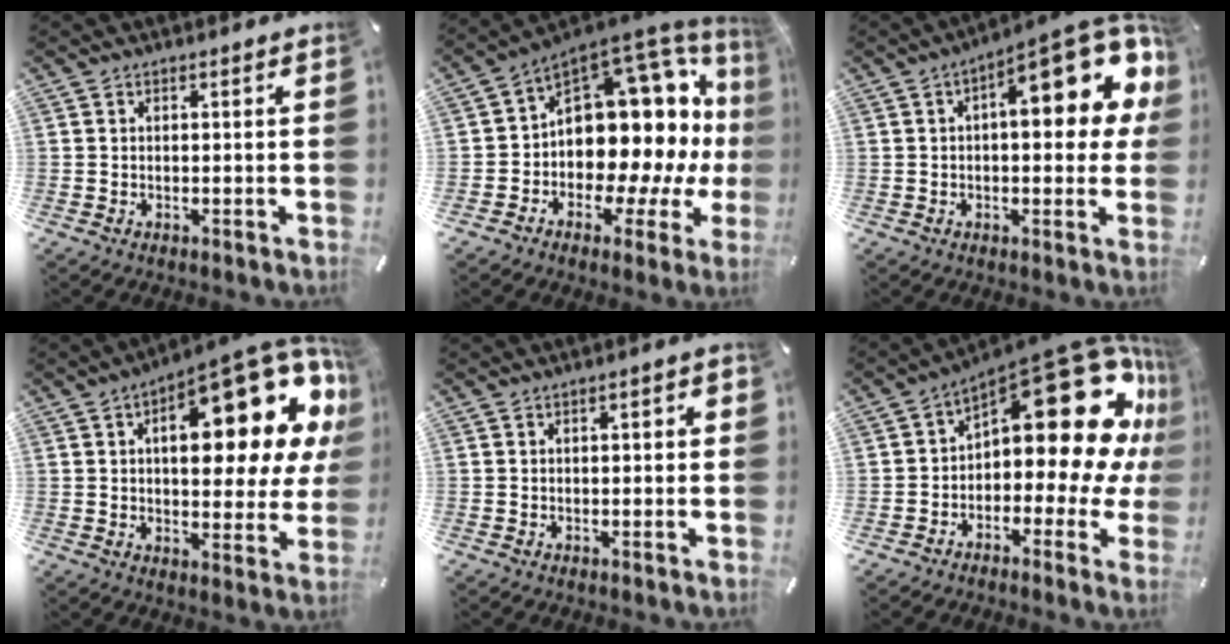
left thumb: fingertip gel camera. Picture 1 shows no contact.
{"total": 18.6, "force": [3.9, 12.4, 13.3], "torque": [-0.186, -0.068, 0.079]}
{"total": 13.1, "force": [4.4, 5.7, 11.0], "torque": [-0.128, -0.041, 0.067]}
{"total": 22.0, "force": [10.4, 8.9, 17.2], "torque": [-0.231, -0.073, 0.162]}
{"total": 1.7, "force": [-0.2, 0.9, 1.4], "torque": [-0.025, 0.006, -0.005]}
{"total": 25.2, "force": [9.7, 11.8, 20.0], "torque": [-0.247, -0.084, 0.172]}